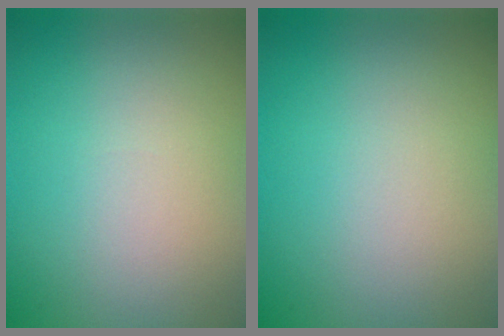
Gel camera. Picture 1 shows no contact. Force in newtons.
{"total": 0.0}